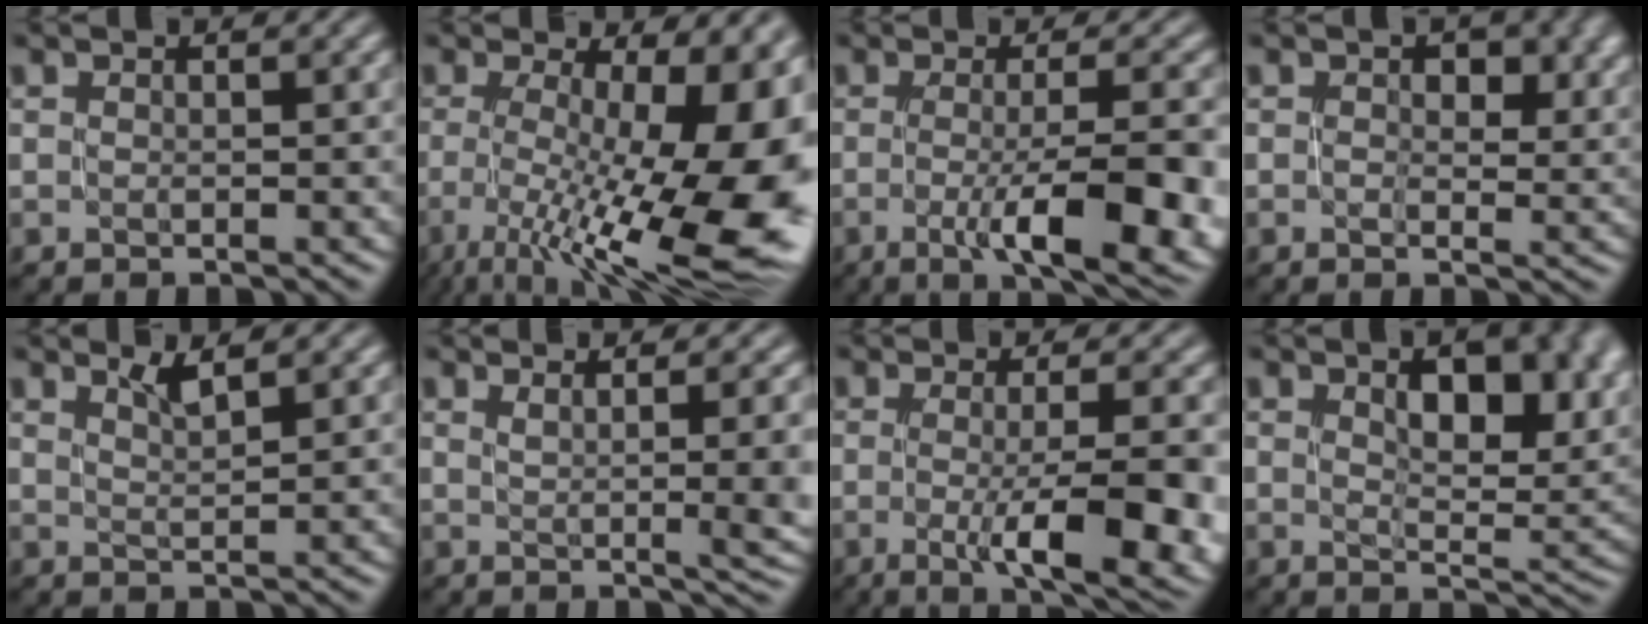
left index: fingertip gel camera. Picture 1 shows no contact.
{"total": 17.4, "force": [-4.0, 7.0, 15.4], "torque": [-0.213, -0.013, -0.054]}
{"total": 9.2, "force": [-3.0, 2.6, 8.3], "torque": [-0.118, -0.005, -0.041]}
{"total": 5.2, "force": [1.4, 3.2, 3.9], "torque": [-0.039, 0.009, 0.014]}
{"total": 1.8, "force": [1.4, 0.2, 1.0], "torque": [-0.013, 0.002, 0.024]}
{"total": 5.2, "force": [1.1, 1.5, 4.9], "torque": [-0.047, -0.001, 0.022]}
{"total": 7.5, "force": [-1.9, 1.9, 7.0], "torque": [-0.096, -0.006, -0.030]}
{"total": 9.7, "force": [2.8, 4.8, 7.9], "torque": [-0.099, -0.004, 0.049]}